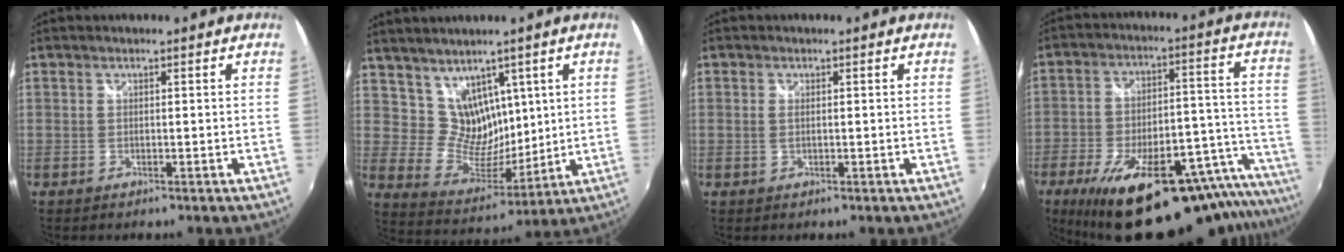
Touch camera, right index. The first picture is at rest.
{"total": 10.1, "force": [5.8, 7.3, 3.9], "torque": [-0.062, -0.003, 0.125]}
{"total": 1.1, "force": [0.1, 0.6, 1.0], "torque": [-0.021, -0.001, 0.000]}
{"total": 32.8, "force": [-25.6, 9.0, 18.3], "torque": [-0.244, -0.013, -0.354]}